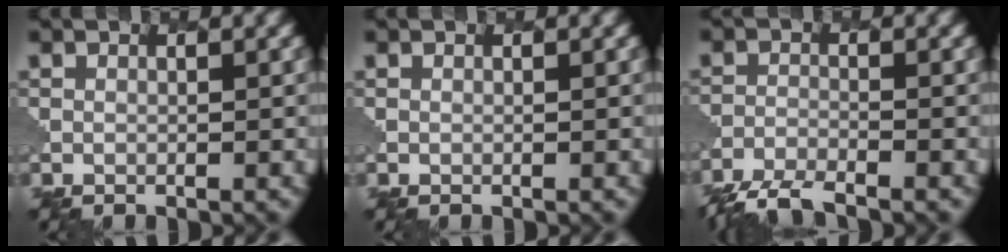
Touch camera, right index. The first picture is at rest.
{"total": 0.0}
{"total": 5.1, "force": [-4.8, 0.8, 1.7], "torque": [-0.038, -0.018, -0.088]}